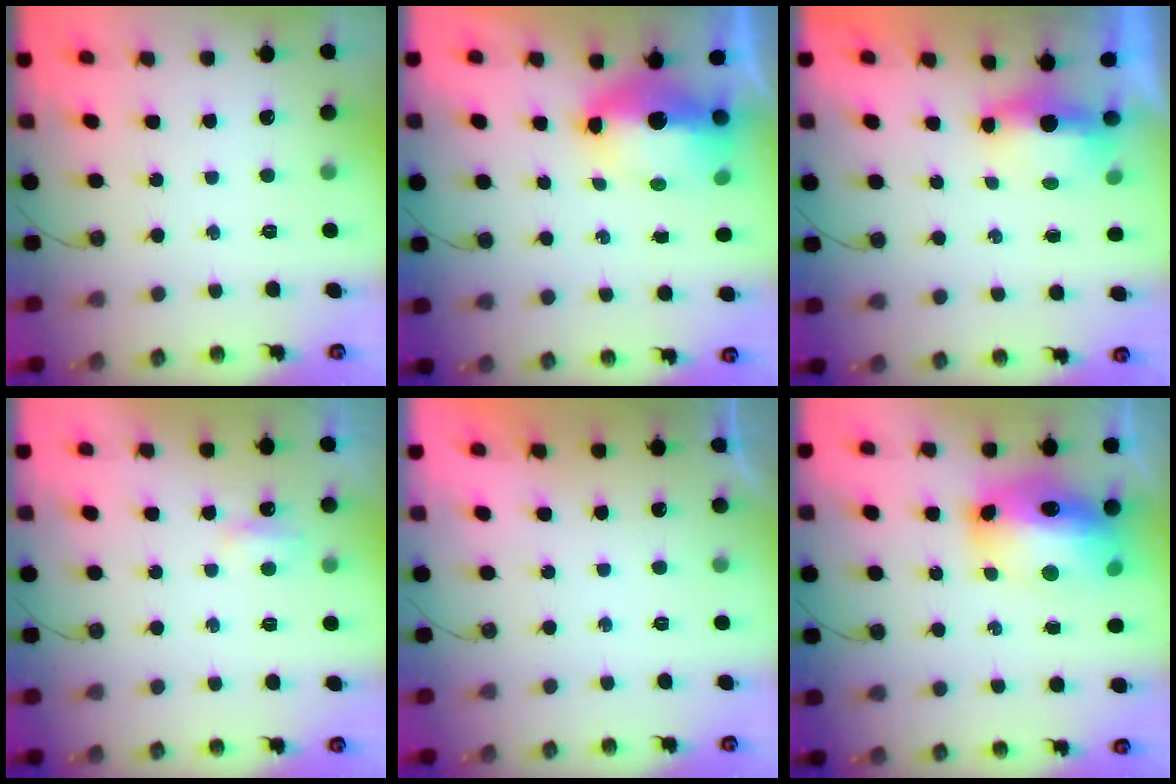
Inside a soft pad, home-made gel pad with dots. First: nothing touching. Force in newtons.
{"total": 11.5, "press": 11.4, "slide": 1.2}
{"total": 5.1, "press": 4.8, "slide": 1.7}
{"total": 2.9, "press": 2.9, "slide": 0.6}
{"total": 0.0}
{"total": 16.4, "press": 16.3, "slide": 1.6}